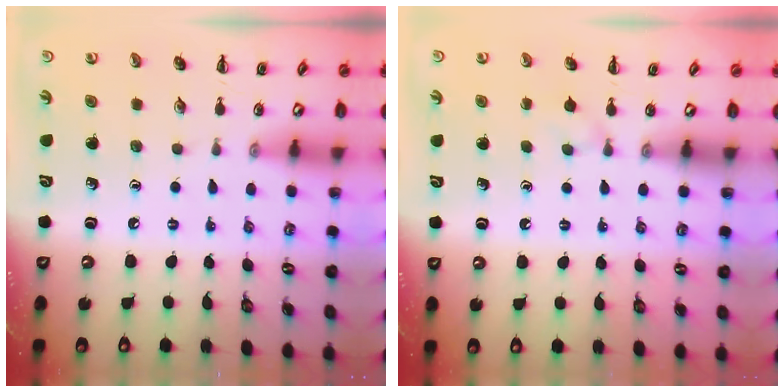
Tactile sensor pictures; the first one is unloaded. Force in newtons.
{"total": 1.9, "press": 1.7, "slide": 0.9}